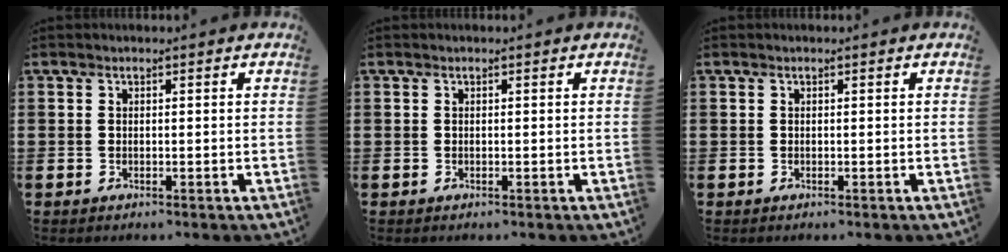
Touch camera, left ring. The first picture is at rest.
{"total": 0.0}
{"total": 0.0}